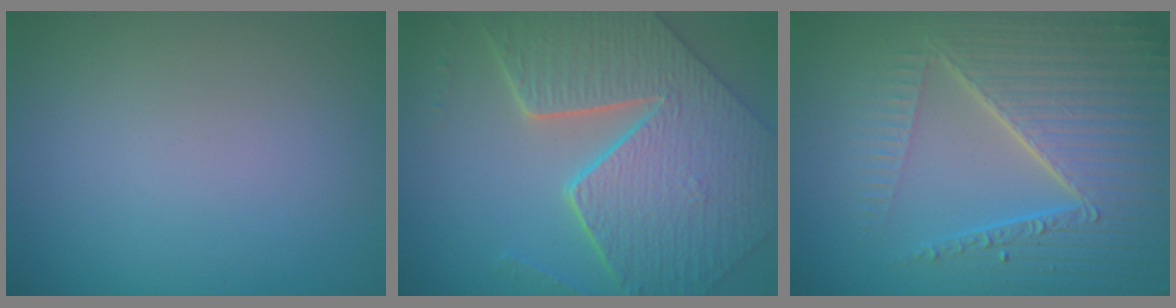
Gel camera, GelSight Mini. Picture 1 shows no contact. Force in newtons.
{"total": 9.2, "press": 6.6, "slide": 6.4}
{"total": 8.2, "press": 5.9, "slide": 5.6}